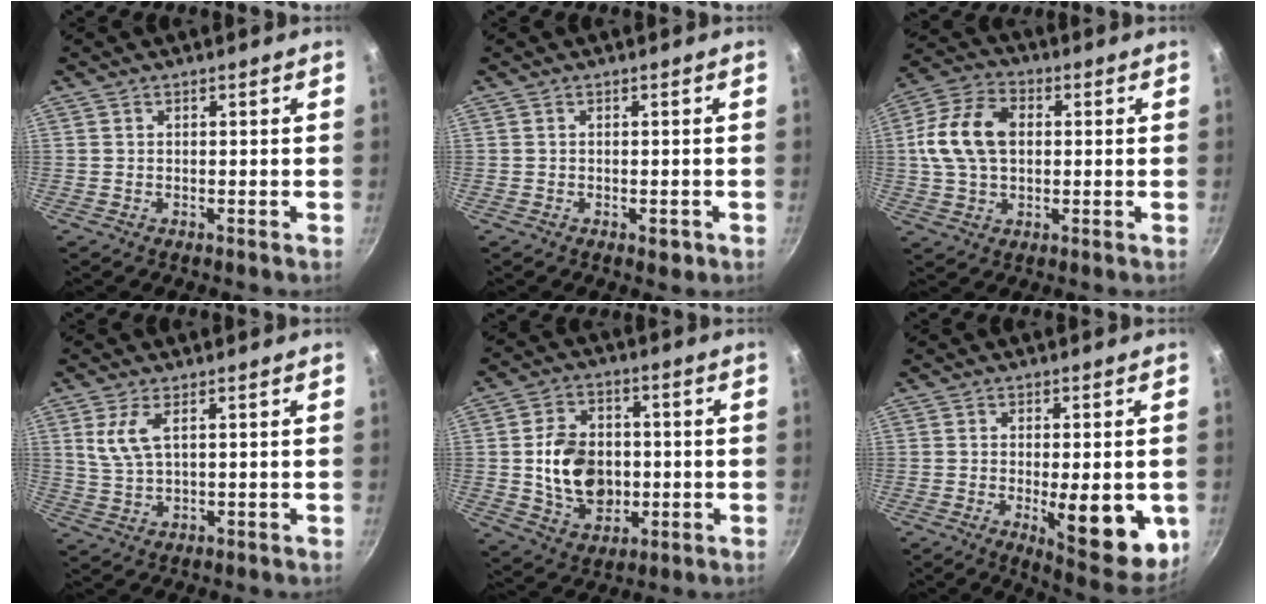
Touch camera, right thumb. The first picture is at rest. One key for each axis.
{"total": 1.5, "fx": -0.6, "fy": 0.9, "fz": 1.1, "tx": -0.014, "ty": 0.001, "tz": -0.005}
{"total": 13.2, "fx": 1.4, "fy": 9.0, "fz": 9.5, "tx": -0.167, "ty": 0.020, "tz": 0.014}
{"total": 5.5, "fx": 2.1, "fy": 2.2, "fz": 4.6, "tx": -0.097, "ty": -0.007, "tz": 0.046}
{"total": 13.2, "fx": -0.5, "fy": 10.0, "fz": 8.6, "tx": -0.119, "ty": 0.006, "tz": -0.001}
{"total": 14.1, "fx": -2.6, "fy": 5.0, "fz": 13.0, "tx": -0.139, "ty": -0.010, "tz": -0.024}